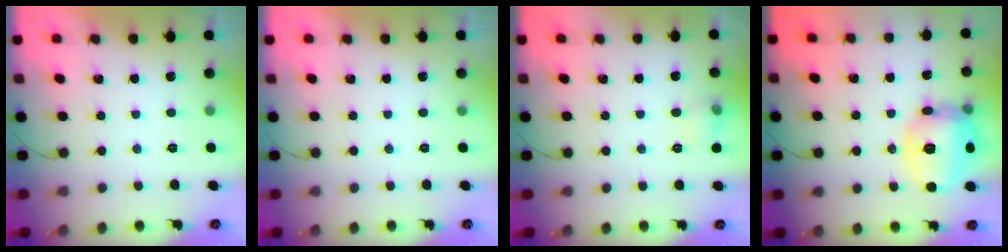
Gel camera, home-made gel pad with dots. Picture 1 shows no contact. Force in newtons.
{"total": 0.0}
{"total": 6.4, "press": 6.1, "slide": 1.9}
{"total": 17.7, "press": 17.6, "slide": 1.4}